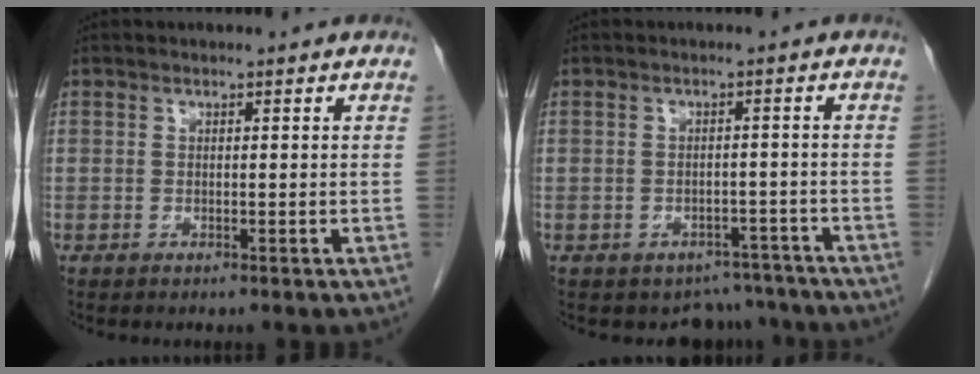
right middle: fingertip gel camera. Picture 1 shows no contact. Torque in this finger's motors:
{"motor_torque": [-0.21, -0.04, -0.16, -0.04]}